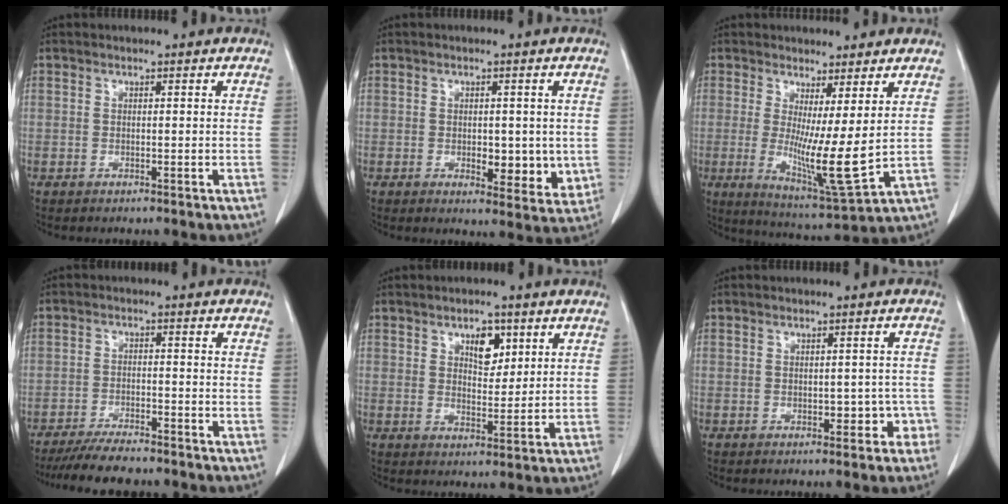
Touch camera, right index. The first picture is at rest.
{"total": 6.5, "force": [-0.6, 3.2, 5.6], "torque": [-0.063, -0.013, -0.001]}
{"total": 9.7, "force": [0.8, 0.2, 9.6], "torque": [-0.181, -0.043, 0.021]}
{"total": 8.5, "force": [-7.6, 1.2, 3.6], "torque": [-0.054, -0.020, -0.123]}
{"total": 4.9, "force": [2.5, 2.6, 3.4], "torque": [-0.052, 0.001, 0.042]}
{"total": 2.8, "force": [-1.0, 1.9, 1.7], "torque": [-0.012, 0.016, -0.008]}